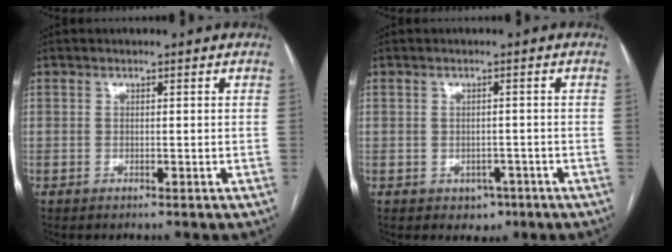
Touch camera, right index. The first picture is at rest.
{"total": 2.7, "force": [-1.3, 2.1, 1.1], "torque": [-0.007, 0.005, -0.008]}